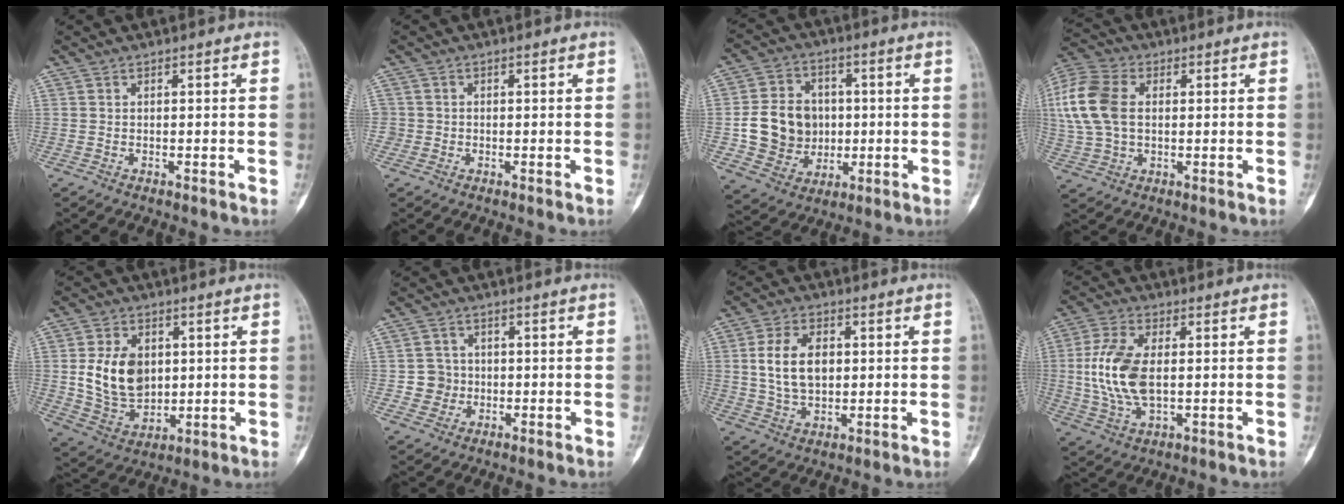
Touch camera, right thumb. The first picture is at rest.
{"total": 1.5, "force": [-0.3, 1.5, 0.0], "torque": [0.011, 0.008, -0.010]}
{"total": 13.4, "force": [-0.2, 11.7, 6.6], "torque": [-0.084, 0.011, 0.008]}
{"total": 14.7, "force": [2.2, 9.8, 10.7], "torque": [-0.248, 0.013, 0.039]}
{"total": 12.5, "force": [1.8, 9.0, 8.5], "torque": [-0.125, -0.014, 0.045]}
{"total": 4.1, "force": [-0.5, 4.0, 0.4], "torque": [0.020, 0.010, -0.011]}
{"total": 9.9, "force": [1.4, 6.5, 7.4], "torque": [-0.123, -0.001, 0.031]}
{"total": 11.1, "force": [0.3, 5.8, 9.4], "torque": [-0.207, 0.001, 0.007]}